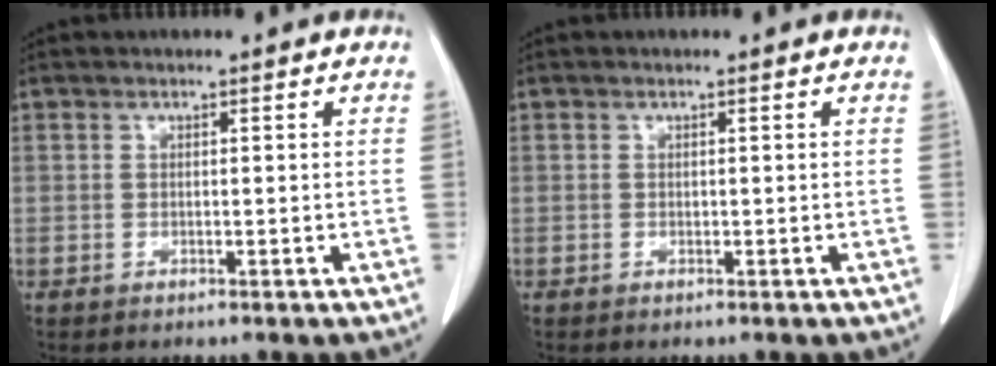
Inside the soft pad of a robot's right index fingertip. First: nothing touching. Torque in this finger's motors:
{"motor_torque": [0.04, 0.00, 0.06, 0.01]}